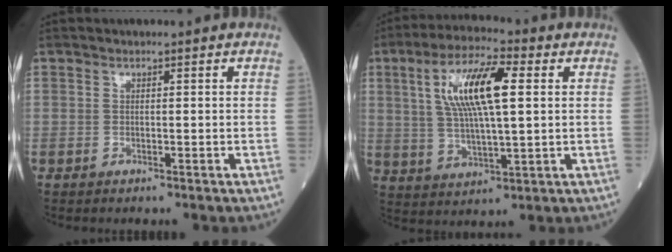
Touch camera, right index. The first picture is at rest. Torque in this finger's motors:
{"motor_torque": [0.69, 0.41, 0.28, 0.21]}